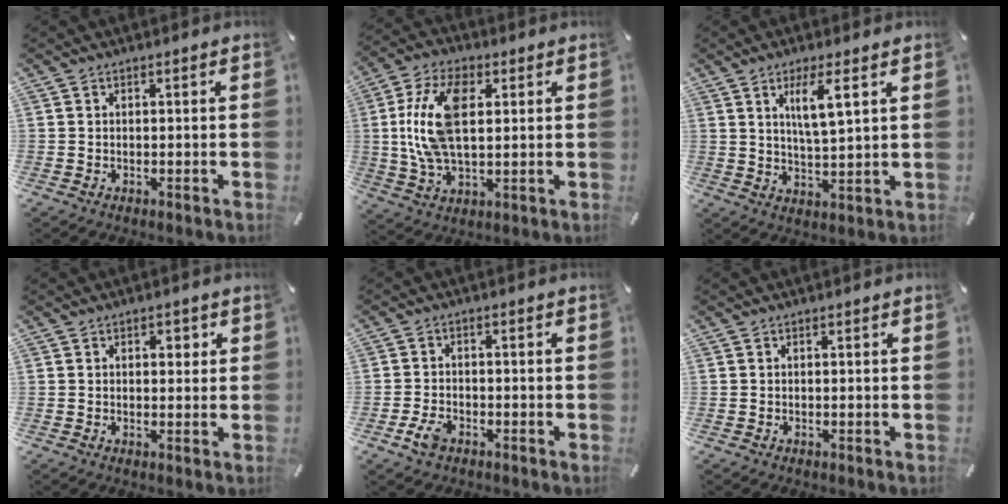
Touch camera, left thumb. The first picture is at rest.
{"total": 15.1, "force": [2.7, 8.5, 12.2], "torque": [-0.271, 0.005, 0.045]}
{"total": 7.4, "force": [3.6, 1.1, 6.4], "torque": [-0.119, -0.005, 0.056]}
{"total": 2.0, "force": [0.7, 1.5, 1.1], "torque": [-0.009, 0.001, 0.005]}
{"total": 4.1, "force": [-2.3, 2.4, 2.4], "torque": [-0.059, 0.005, -0.046]}
{"total": 0.0}